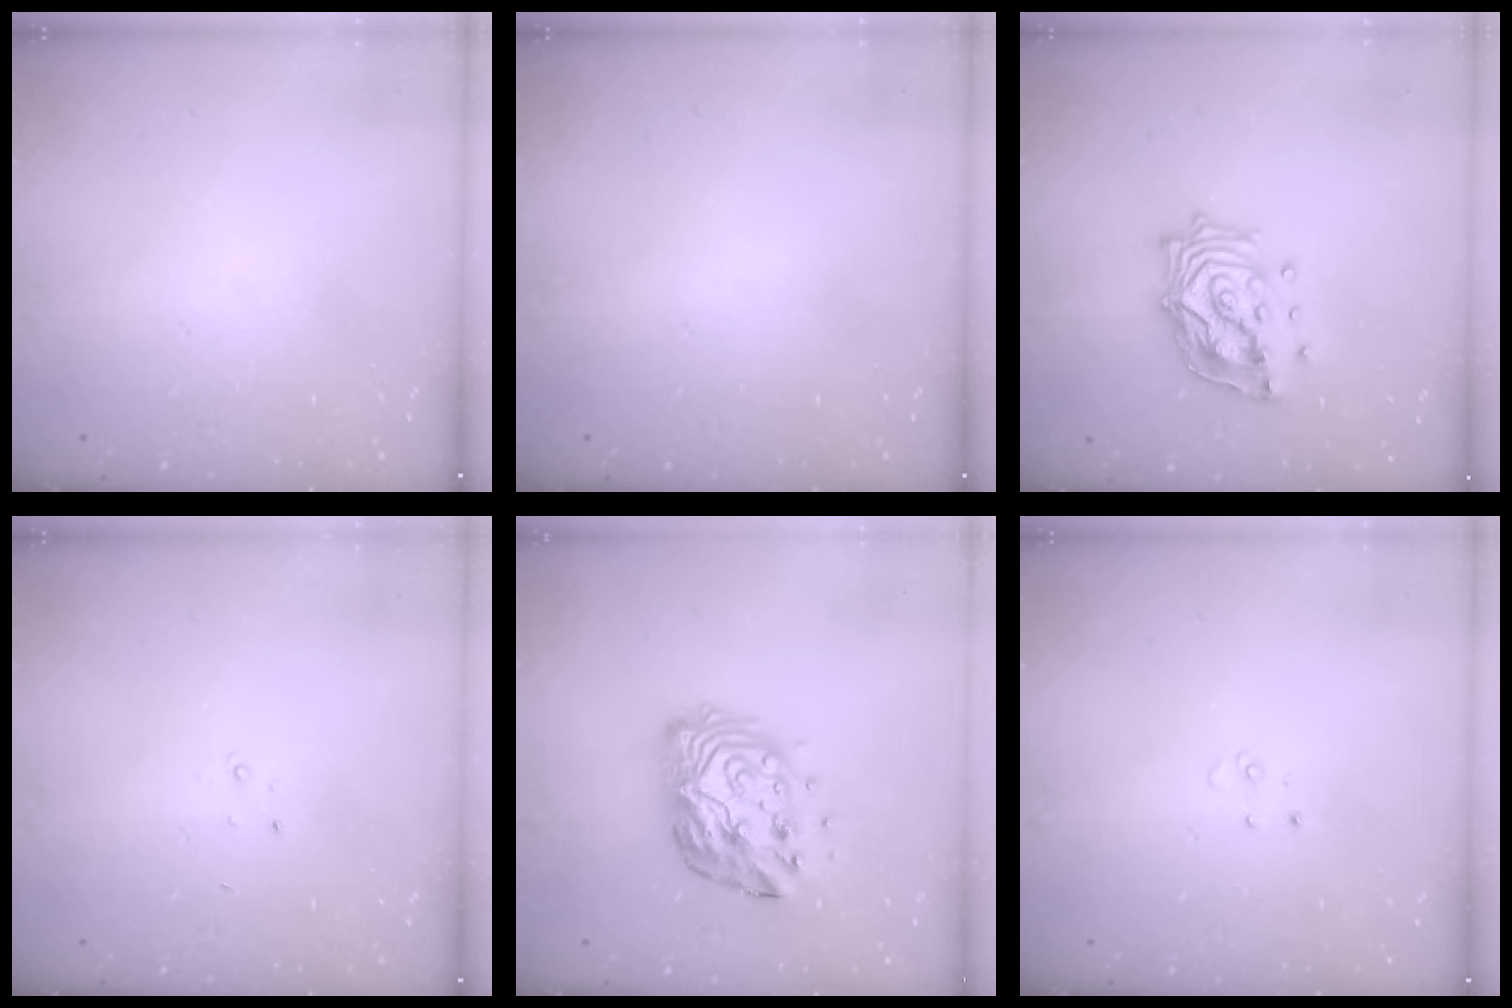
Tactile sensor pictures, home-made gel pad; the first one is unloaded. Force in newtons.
{"total": 0.0}
{"total": 14.8, "press": 14.7, "slide": 2.0}
{"total": 1.5, "press": 1.5, "slide": 0.2}
{"total": 14.2, "press": 14.2, "slide": 1.3}
{"total": 2.7, "press": 2.7, "slide": 0.2}